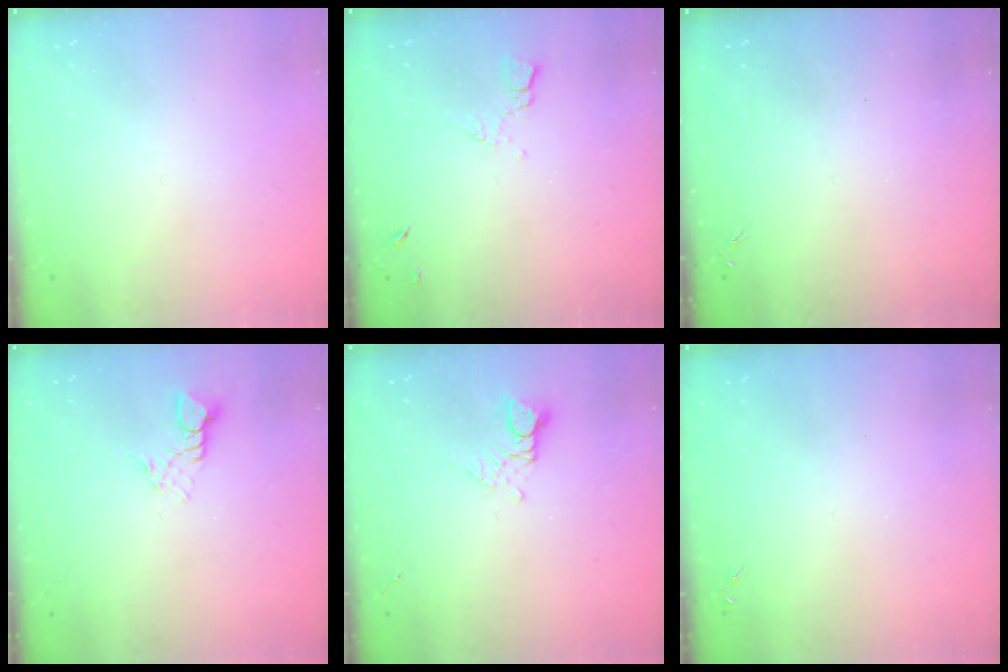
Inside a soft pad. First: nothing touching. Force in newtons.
{"total": 5.0, "press": 5.0, "slide": 0.6}
{"total": 0.0}
{"total": 2.6, "press": 2.6, "slide": 0.3}
{"total": 5.0, "press": 5.0, "slide": 0.5}
{"total": 0.0}